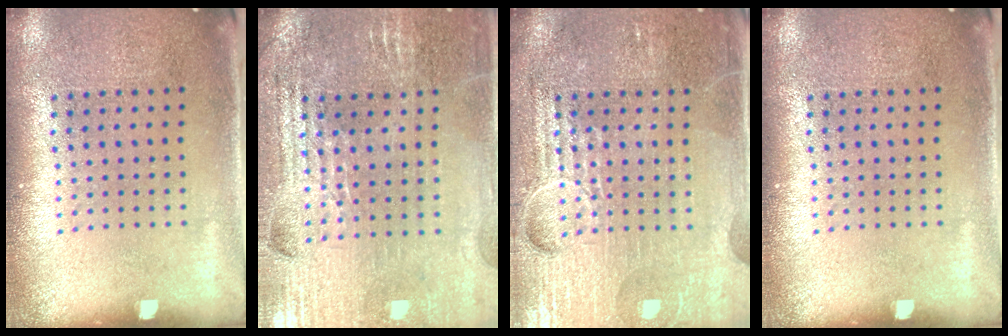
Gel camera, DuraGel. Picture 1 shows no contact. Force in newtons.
{"total": 2.9, "press": 2.9, "slide": 0.6}
{"total": 4.2, "press": 4.2, "slide": 0.4}
{"total": 0.0}